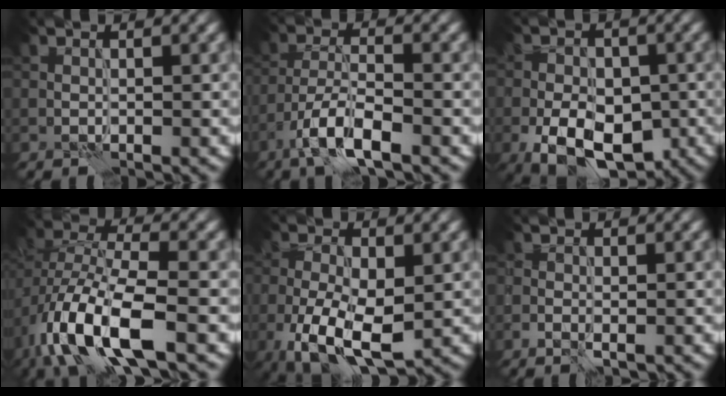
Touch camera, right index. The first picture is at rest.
{"total": 5.5, "force": [-3.6, 1.6, 3.9], "torque": [-0.078, 0.000, -0.072]}
{"total": 8.3, "force": [-3.5, 4.9, 5.8], "torque": [-0.089, -0.013, -0.061]}
{"total": 10.1, "force": [-4.8, 4.6, 7.5], "torque": [-0.160, -0.006, -0.091]}
{"total": 8.6, "force": [-2.9, 4.2, 6.9], "torque": [-0.143, -0.020, -0.048]}
{"total": 0.9, "force": [-0.4, 0.3, 0.8], "torque": [-0.015, -0.004, -0.005]}